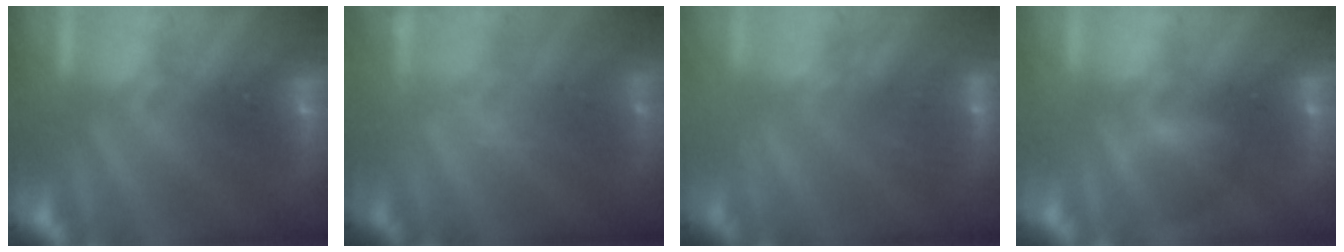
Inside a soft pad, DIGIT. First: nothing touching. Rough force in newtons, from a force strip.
{"total": 1.9}
{"total": 3.1}
{"total": 2.2}